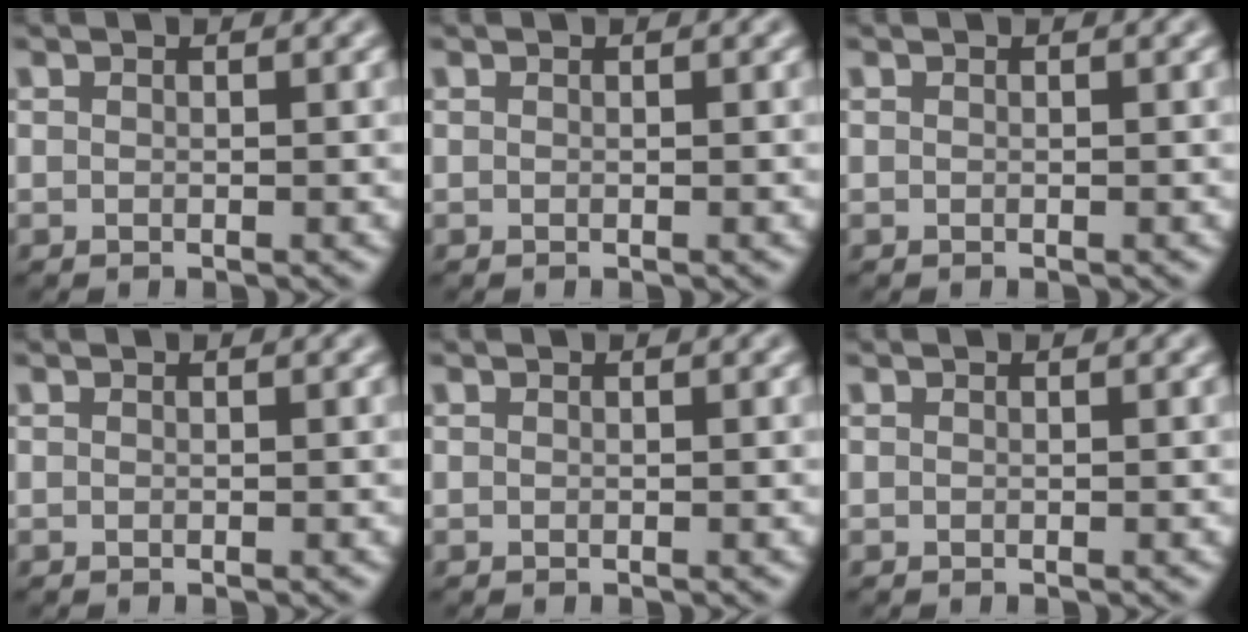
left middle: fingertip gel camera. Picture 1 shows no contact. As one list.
[{"total": 0.0}, {"total": 0.0}, {"total": 0.0}, {"total": 0.0}, {"total": 0.0}]